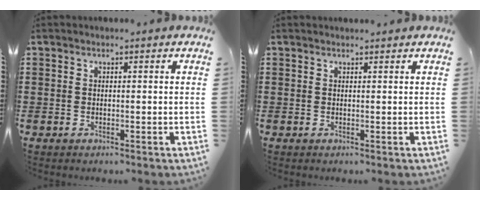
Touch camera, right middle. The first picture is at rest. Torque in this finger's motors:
{"motor_torque": [-0.02, -0.02, 0.00, -0.01]}